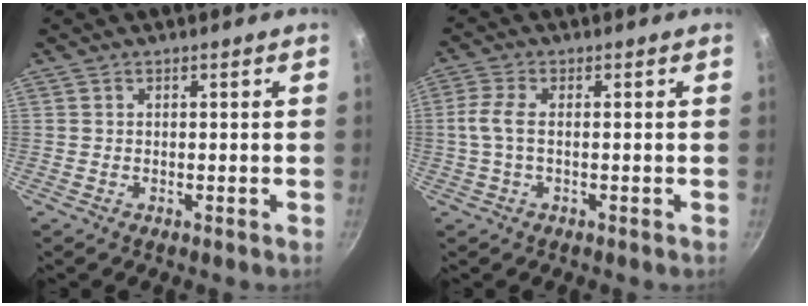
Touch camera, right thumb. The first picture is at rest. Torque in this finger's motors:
{"motor_torque": [0.13, -0.19, -0.71, 0.03, -0.01]}